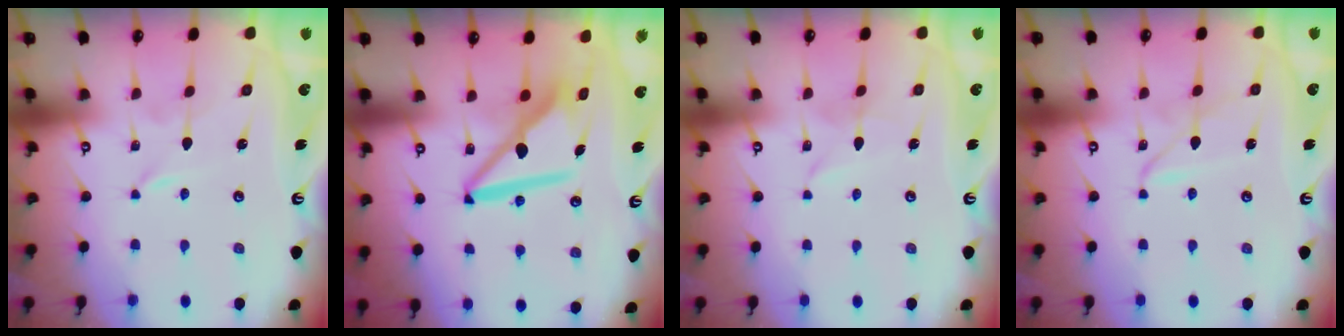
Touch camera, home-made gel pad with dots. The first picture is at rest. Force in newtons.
{"total": 10.9, "press": 10.8, "slide": 1.2}
{"total": 2.1, "press": 2.1, "slide": 0.3}
{"total": 3.5, "press": 3.5, "slide": 0.2}